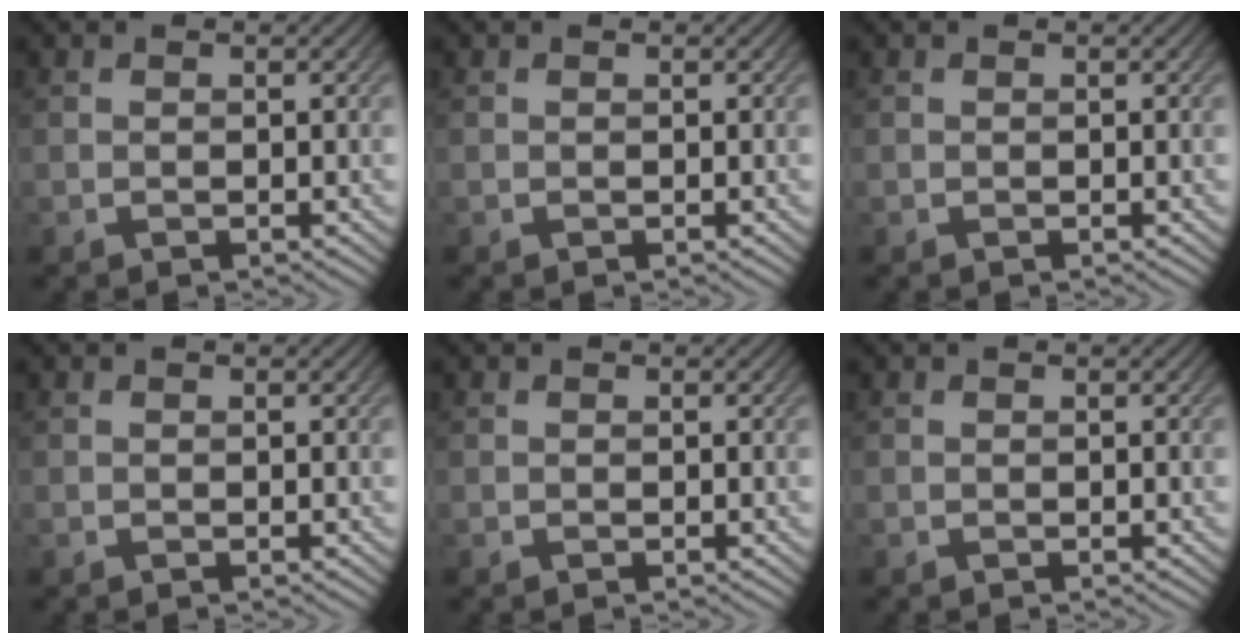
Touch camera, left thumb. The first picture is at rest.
{"total": 0.0}
{"total": 0.0}
{"total": 0.0}
{"total": 0.0}
{"total": 0.0}